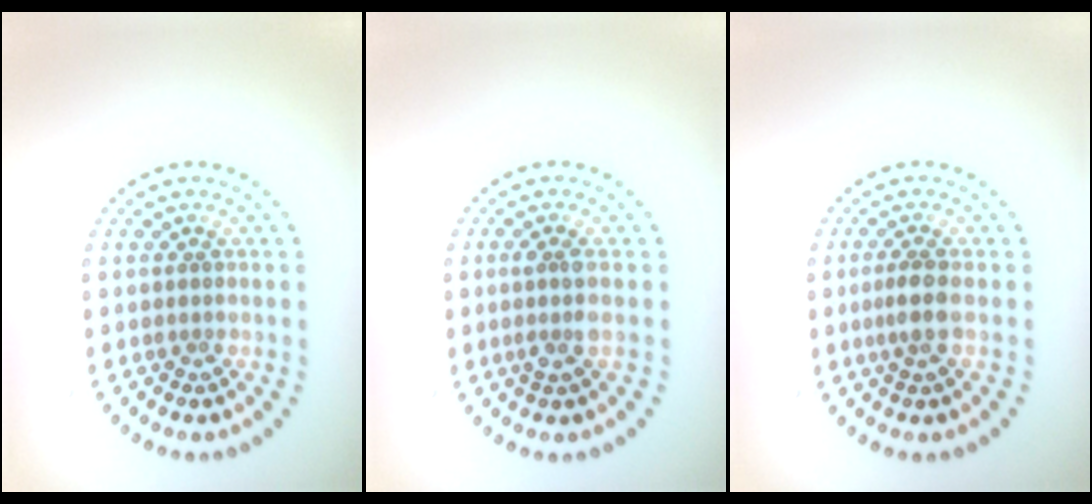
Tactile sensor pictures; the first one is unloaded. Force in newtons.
{"total": 1.8, "press": 1.5, "slide": 1.0}
{"total": 2.0, "press": 1.7, "slide": 1.0}